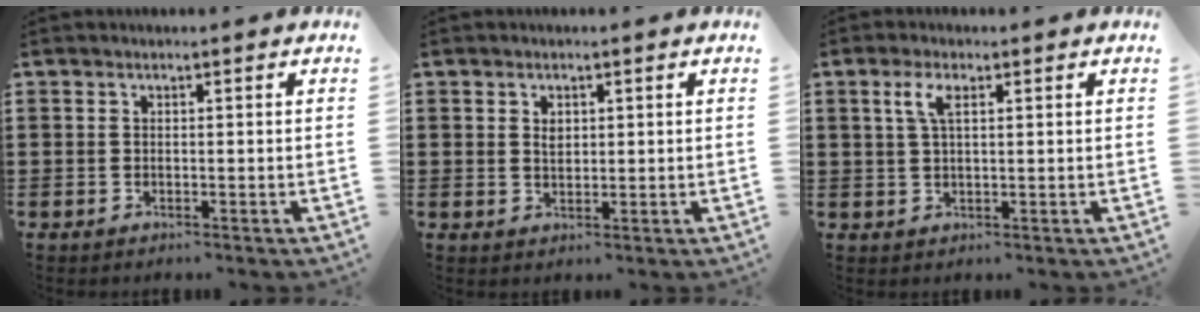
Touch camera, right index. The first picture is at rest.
{"total": 1.8, "force": [0.7, 1.1, 1.2], "torque": [-0.019, 0.002, 0.010]}
{"total": 3.4, "force": [1.3, 1.2, 3.0], "torque": [-0.064, 0.010, 0.021]}